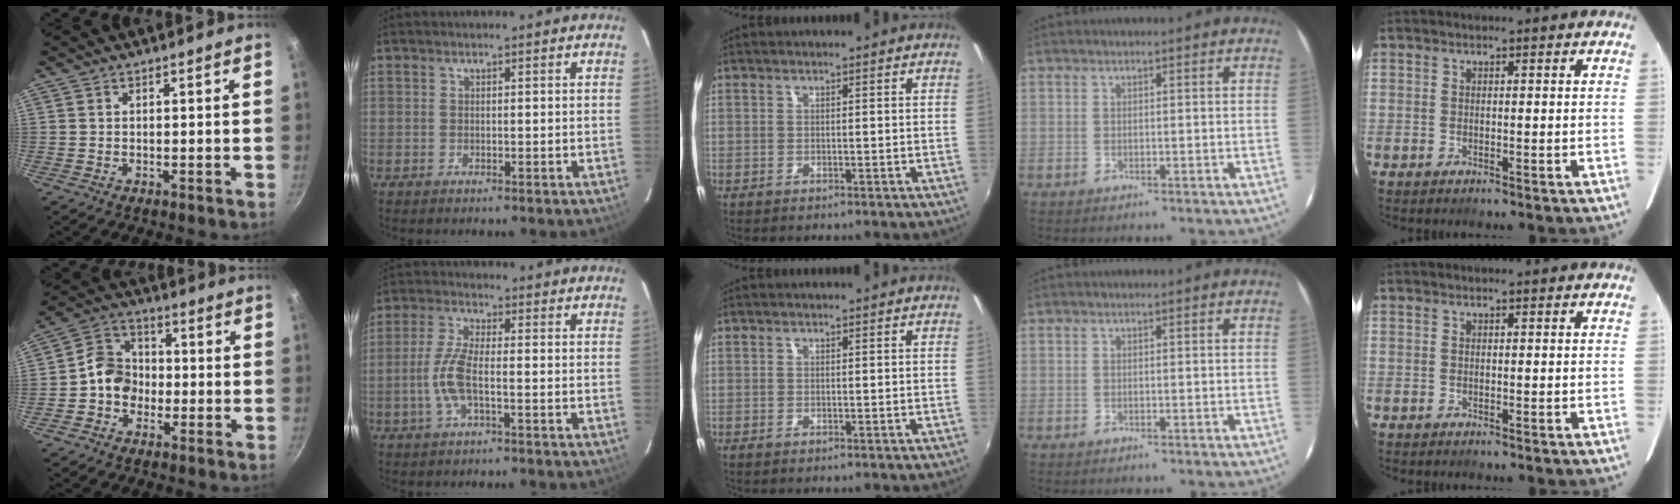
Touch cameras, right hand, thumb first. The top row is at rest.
{"thumb": {"total": 8.4, "force": [-1.7, 7.1, 4.1], "torque": [-0.037, 0.031, -0.047]}, "index": {"total": 6.7, "force": [-1.8, 1.6, 6.3], "torque": [-0.138, 0.001, -0.038]}}